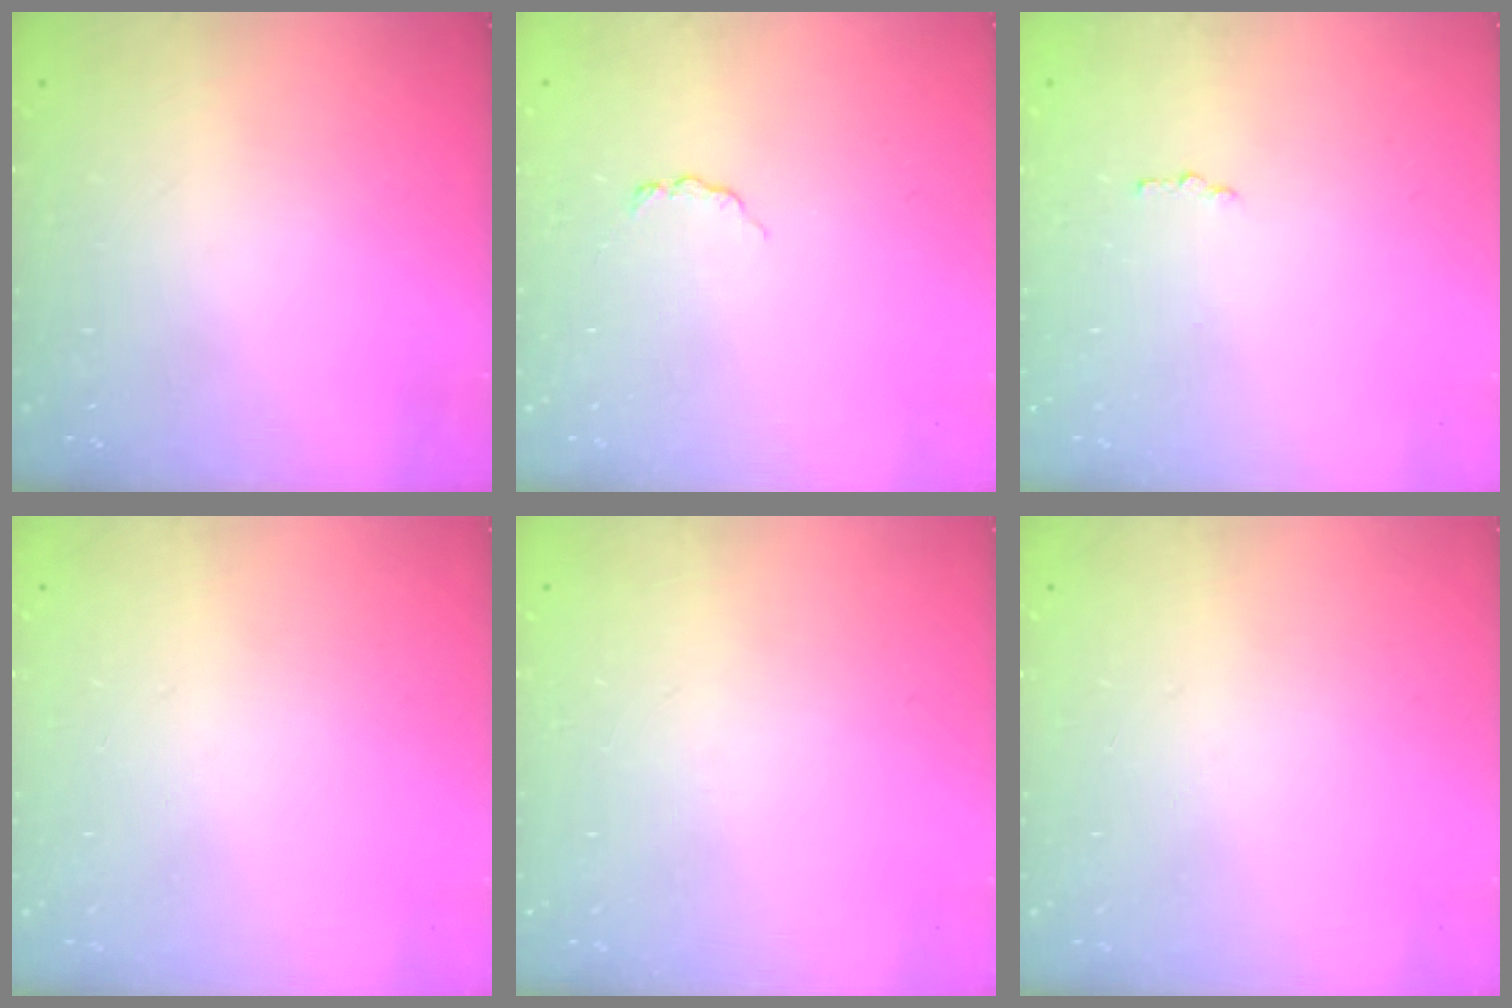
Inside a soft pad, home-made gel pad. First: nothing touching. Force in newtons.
{"total": 2.9, "press": 2.9, "slide": 0.4}
{"total": 1.5, "press": 1.4, "slide": 0.3}
{"total": 0.0}
{"total": 0.0}
{"total": 0.0}